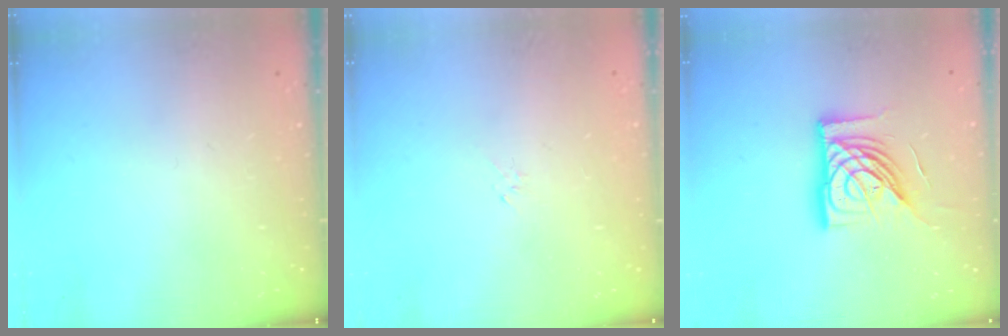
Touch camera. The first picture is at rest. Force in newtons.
{"total": 0.7, "press": 0.5, "slide": 0.4}
{"total": 16.5, "press": 16.3, "slide": 2.1}